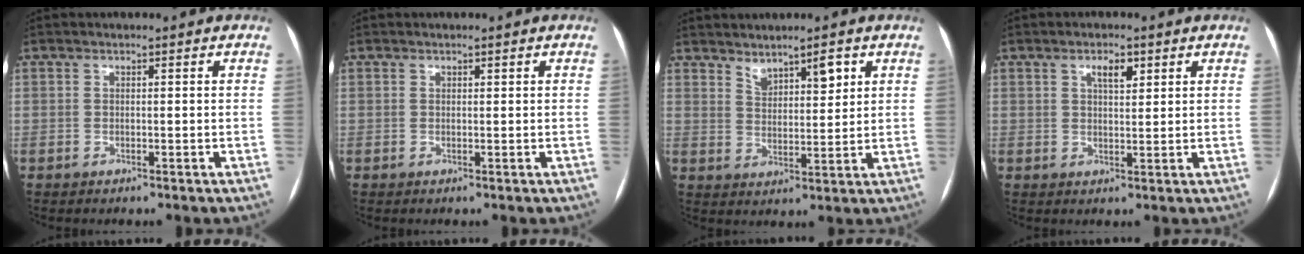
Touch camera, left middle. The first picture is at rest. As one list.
[{"total": 0.0}, {"total": 5.1, "force": [3.5, 1.7, 3.2], "torque": [-0.056, 0.004, 0.063]}, {"total": 3.1, "force": [1.6, 1.1, 2.4], "torque": [-0.040, 0.003, 0.027]}]